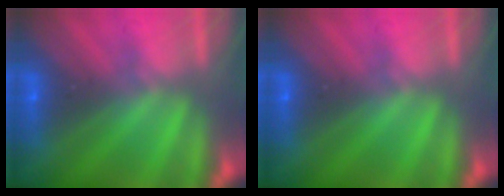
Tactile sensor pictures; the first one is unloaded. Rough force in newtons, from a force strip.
{"total": 0.0}